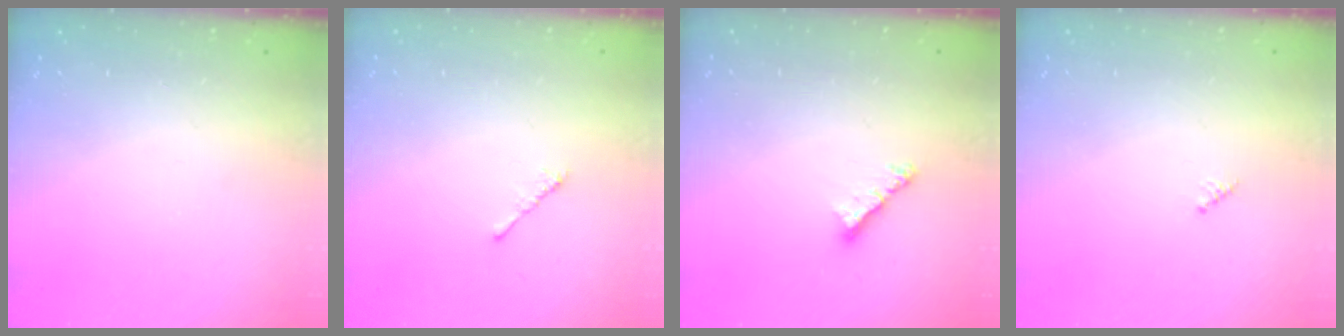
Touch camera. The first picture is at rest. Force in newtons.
{"total": 2.3, "press": 2.2, "slide": 0.6}
{"total": 4.2, "press": 4.2, "slide": 0.2}
{"total": 2.0, "press": 2.0, "slide": 0.2}